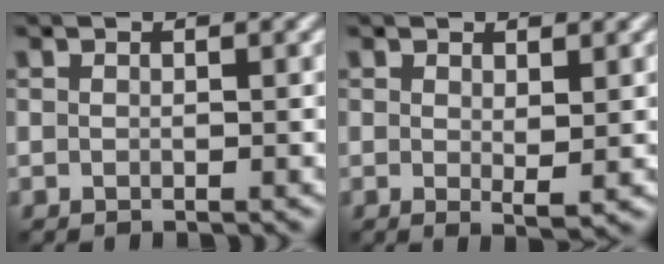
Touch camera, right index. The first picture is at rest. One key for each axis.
{"total": 1.4, "fx": 0.5, "fy": 0.2, "fz": 1.3, "tx": -0.022, "ty": -0.009, "tz": 0.010}